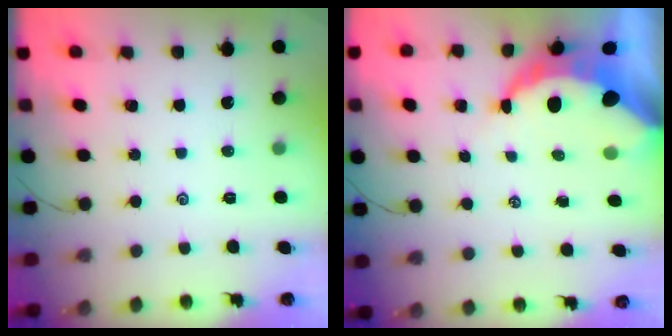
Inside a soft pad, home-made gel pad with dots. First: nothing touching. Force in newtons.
{"total": 10.6, "press": 10.5, "slide": 1.0}